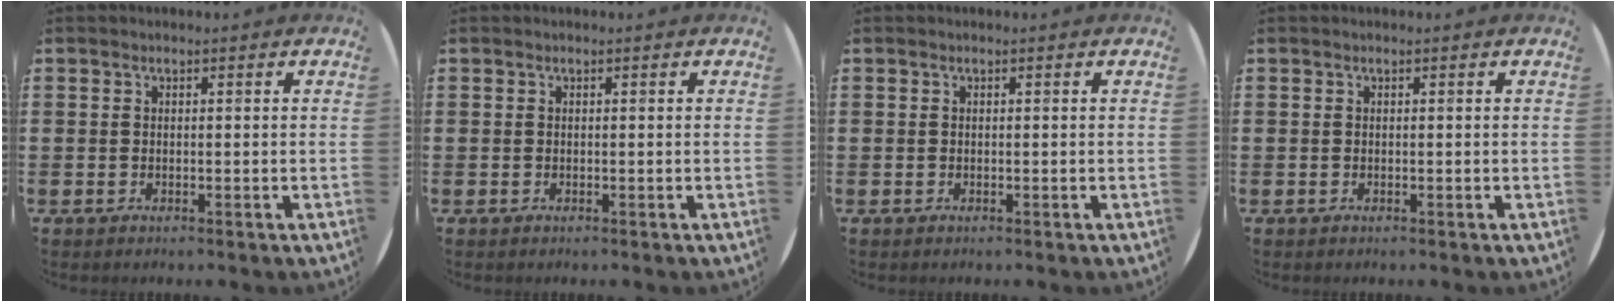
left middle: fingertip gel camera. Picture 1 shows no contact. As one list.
[{"total": 0.0}, {"total": 0.0}, {"total": 0.0}]